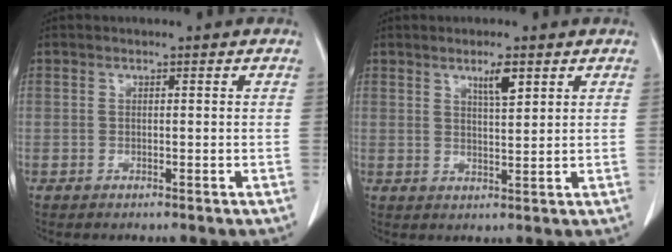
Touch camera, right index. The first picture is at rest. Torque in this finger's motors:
{"motor_torque": [0.09, 0.08, 0.05, 0.04]}